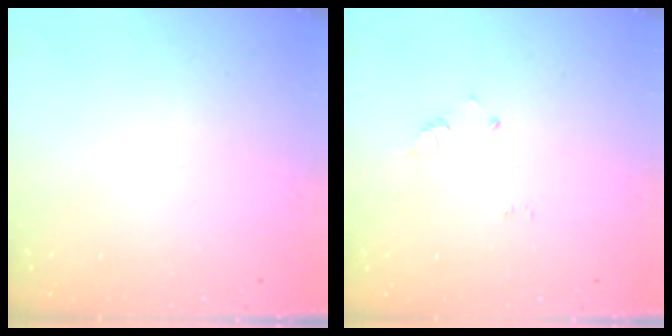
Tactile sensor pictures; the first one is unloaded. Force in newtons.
{"total": 2.6, "press": 2.6, "slide": 0.4}